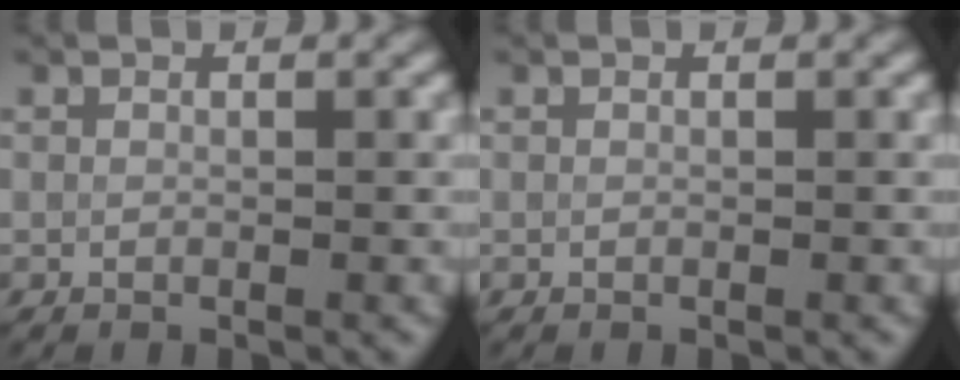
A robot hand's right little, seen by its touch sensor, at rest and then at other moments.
{"total": 0.0}